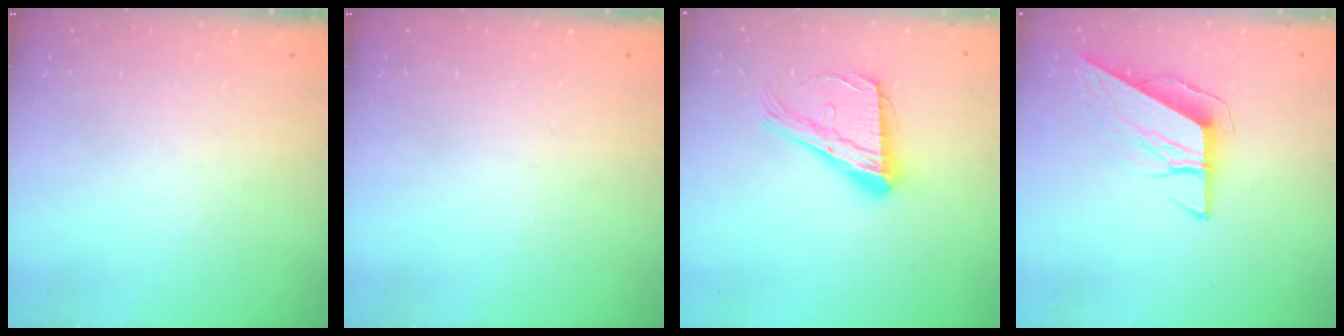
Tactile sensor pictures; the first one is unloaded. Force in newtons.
{"total": 0.0}
{"total": 17.9, "press": 17.8, "slide": 1.9}
{"total": 8.2, "press": 8.2, "slide": 0.3}